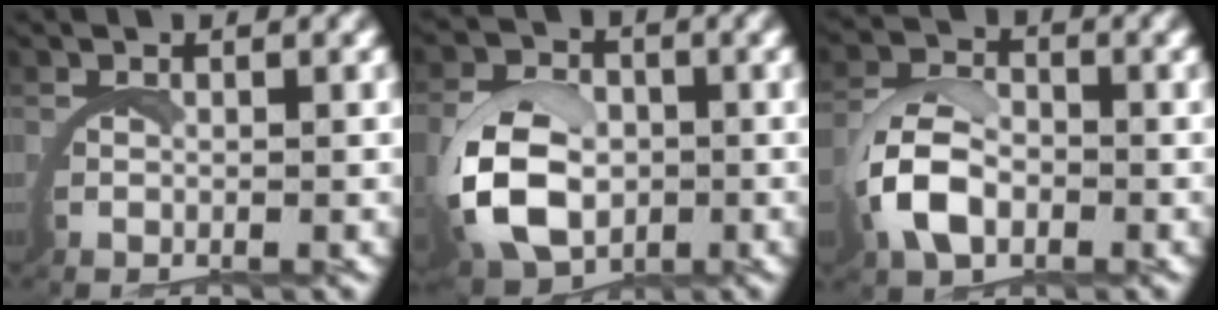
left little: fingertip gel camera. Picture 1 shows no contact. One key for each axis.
{"total": 7.4, "fx": -0.8, "fy": 5.7, "fz": 4.5, "tx": -0.118, "ty": -0.032, "tz": -0.003}
{"total": 3.9, "fx": -0.5, "fy": 2.7, "fz": 2.7, "tx": -0.061, "ty": 0.001, "tz": -0.012}